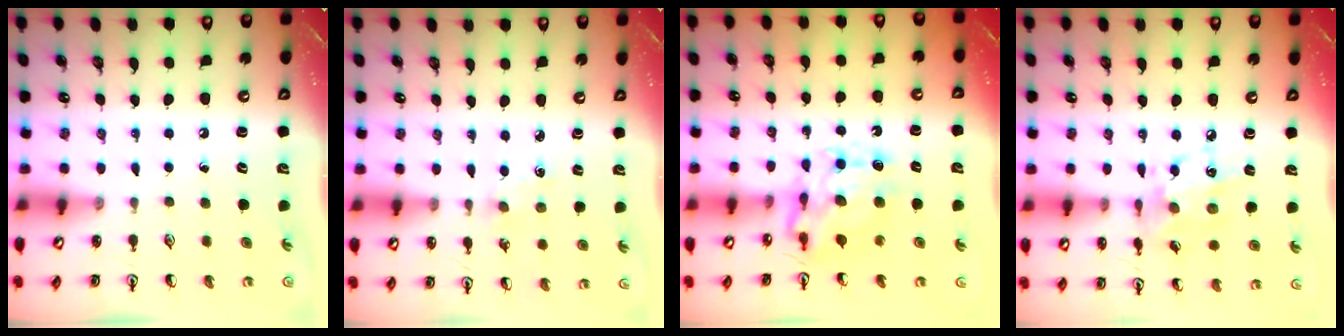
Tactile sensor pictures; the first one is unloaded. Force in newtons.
{"total": 1.9, "press": 1.9, "slide": 0.4}
{"total": 8.0, "press": 8.0, "slide": 0.7}
{"total": 9.6, "press": 9.6, "slide": 0.6}